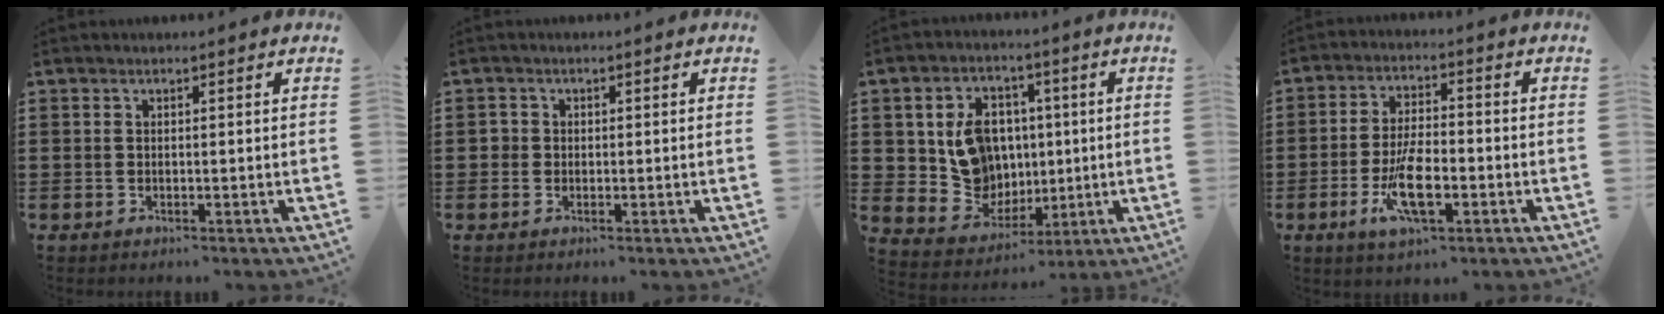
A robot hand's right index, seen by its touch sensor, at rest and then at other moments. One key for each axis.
{"total": 1.1, "fx": 0.1, "fy": 1.1, "fz": 0.3, "tx": -0.008, "ty": 0.006, "tz": 0.000}
{"total": 9.7, "fx": 1.4, "fy": 8.8, "fz": 3.9, "tx": -0.094, "ty": 0.012, "tz": 0.037}
{"total": 8.6, "fx": -3.0, "fy": 3.0, "fz": 7.5, "tx": -0.162, "ty": -0.016, "tz": -0.054}